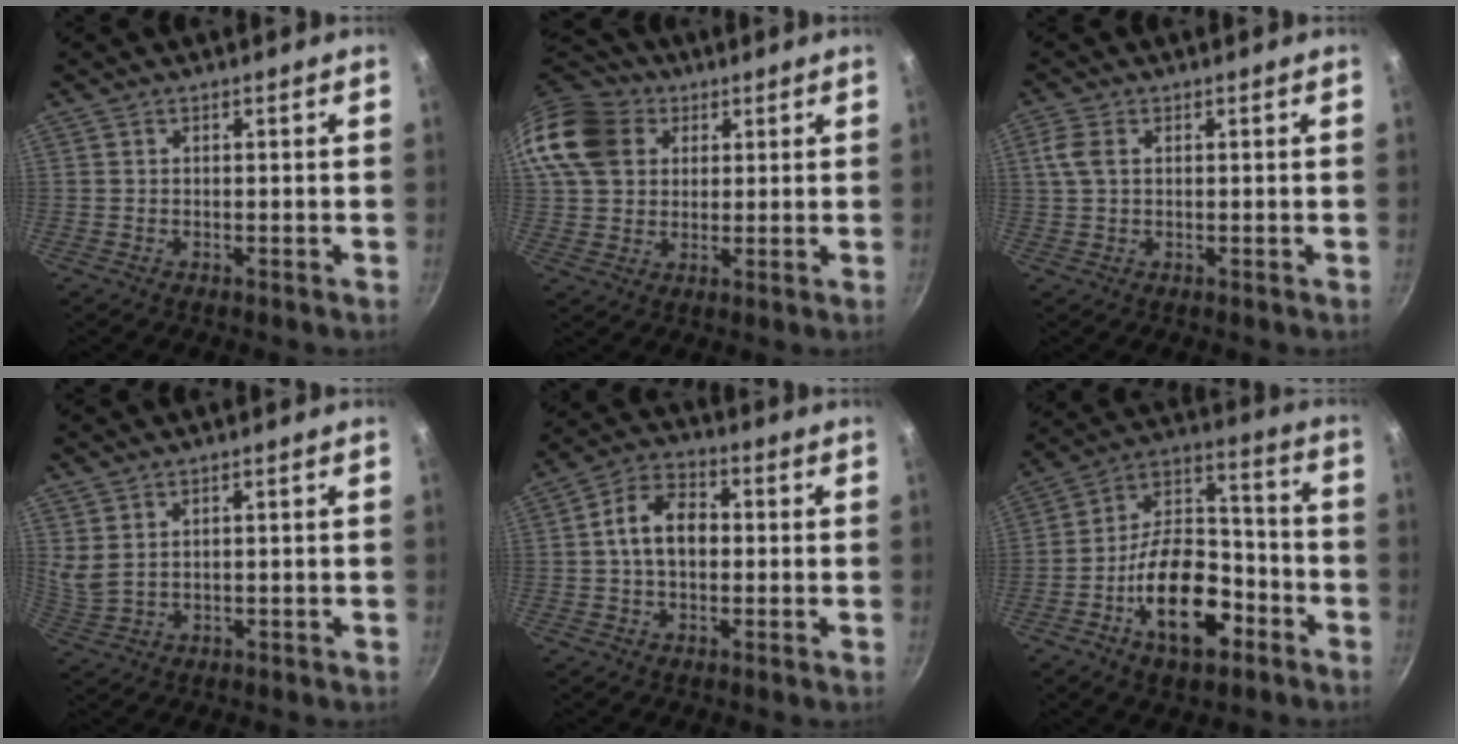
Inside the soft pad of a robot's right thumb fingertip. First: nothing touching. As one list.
[{"total": 14.9, "force": [5.3, 11.8, 7.3], "torque": [-0.134, 0.011, 0.091]}, {"total": 3.6, "force": [1.0, 2.2, 2.7], "torque": [-0.063, 0.007, 0.019]}, {"total": 3.2, "force": [1.8, 1.5, 2.2], "torque": [-0.044, -0.014, 0.045]}, {"total": 9.4, "force": [0.4, 6.3, 7.0], "torque": [-0.100, 0.025, -0.006]}, {"total": 18.4, "force": [-7.8, 10.1, 13.2], "torque": [-0.184, 0.066, -0.133]}]